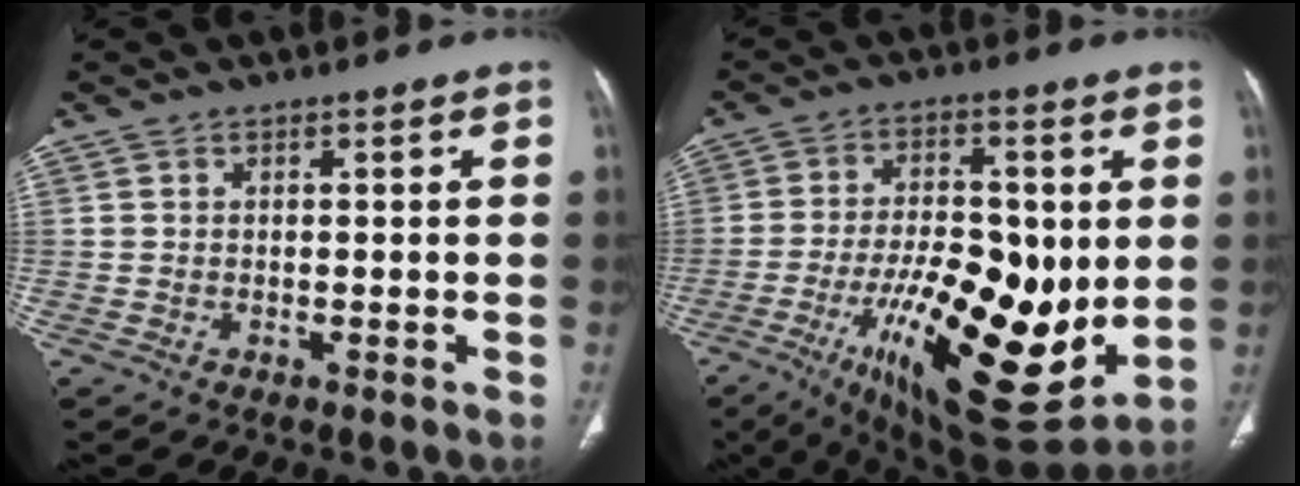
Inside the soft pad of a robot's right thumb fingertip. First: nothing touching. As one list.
[{"total": 25.1, "force": [-4.0, 9.8, 22.7], "torque": [-0.349, -0.024, -0.043]}]